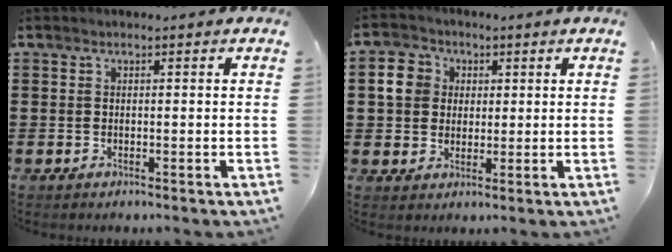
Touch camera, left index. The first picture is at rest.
{"total": 5.5, "force": [1.2, 5.2, 1.6], "torque": [-0.045, 0.014, 0.019]}